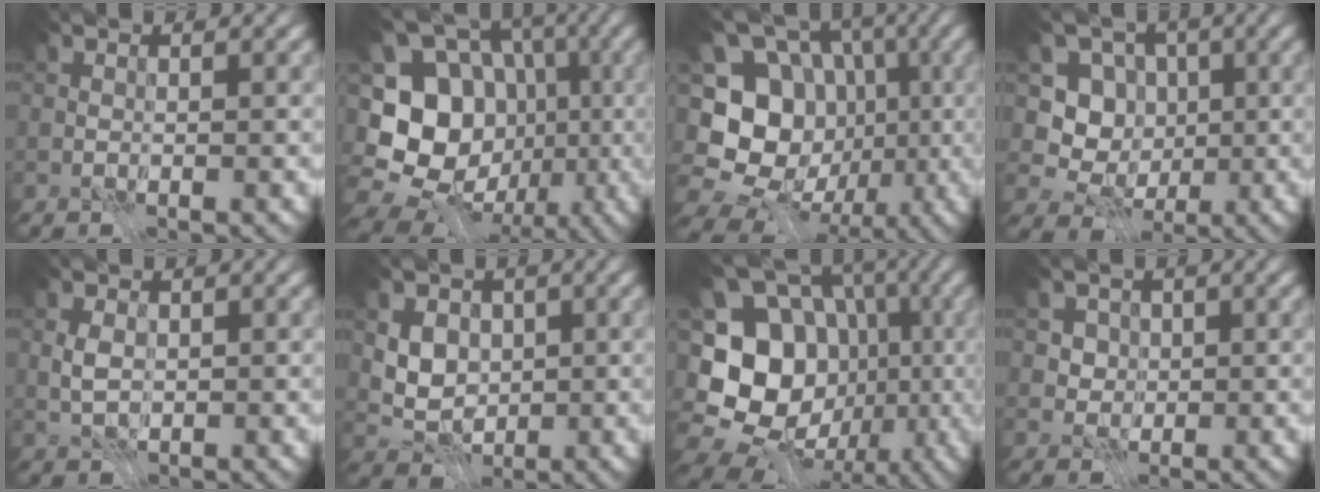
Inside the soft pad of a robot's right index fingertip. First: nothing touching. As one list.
[{"total": 14.8, "force": [-2.8, 12.7, 7.1], "torque": [-0.150, -0.003, -0.063]}, {"total": 14.3, "force": [-2.4, 12.6, 6.2], "torque": [-0.130, 0.007, -0.062]}, {"total": 5.0, "force": [-0.2, 4.6, 1.9], "torque": [-0.018, -0.006, -0.028]}, {"total": 1.7, "force": [-0.2, 1.2, 1.2], "torque": [-0.027, -0.002, -0.005]}, {"total": 4.5, "force": [0.4, 3.7, 2.5], "torque": [-0.043, 0.000, -0.001]}, {"total": 17.1, "force": [-3.0, 14.6, 8.2], "torque": [-0.156, 0.004, -0.064]}, {"total": 2.9, "force": [0.8, 2.5, 1.1], "torque": [-0.023, -0.006, 0.015]}]